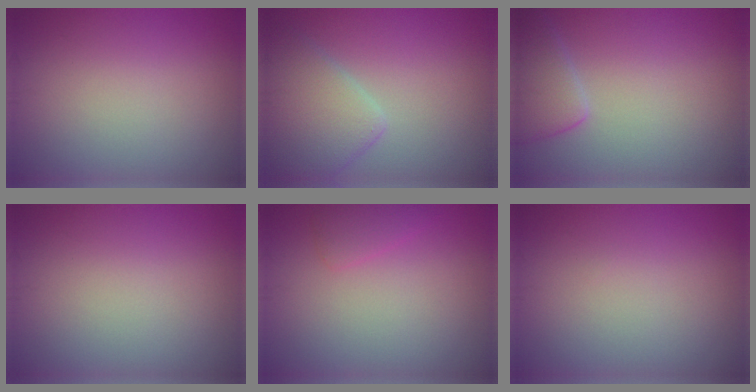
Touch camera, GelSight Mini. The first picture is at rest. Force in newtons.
{"total": 4.5, "press": 4.5, "slide": 0.4}
{"total": 3.0, "press": 3.0, "slide": 0.3}
{"total": 0.0}
{"total": 1.4, "press": 1.4, "slide": 0.1}
{"total": 0.0}